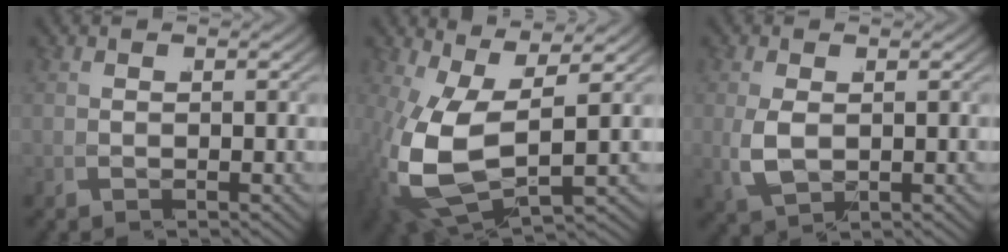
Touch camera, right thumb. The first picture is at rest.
{"total": 10.7, "force": [0.0, 6.3, 8.7], "torque": [-0.225, -0.061, 0.042]}
{"total": 3.4, "force": [0.3, 2.2, 2.5], "torque": [-0.075, -0.012, 0.023]}